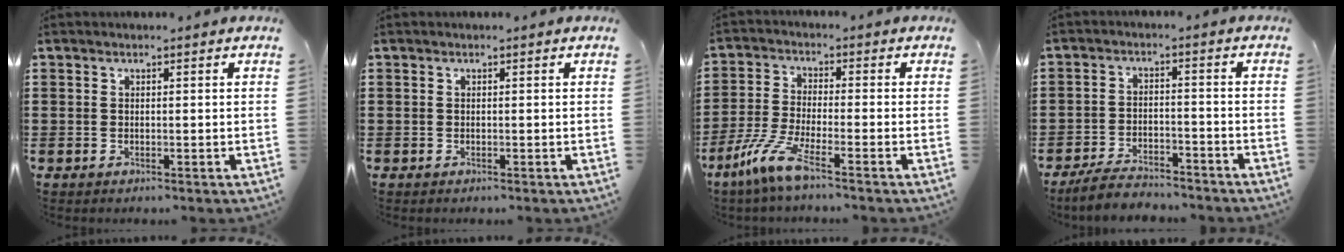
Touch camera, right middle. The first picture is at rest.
{"total": 0.0}
{"total": 7.1, "force": [-4.5, 0.7, 5.5], "torque": [-0.136, -0.019, -0.093]}
{"total": 4.7, "force": [-4.5, 0.7, 1.2], "torque": [-0.027, 0.004, -0.090]}